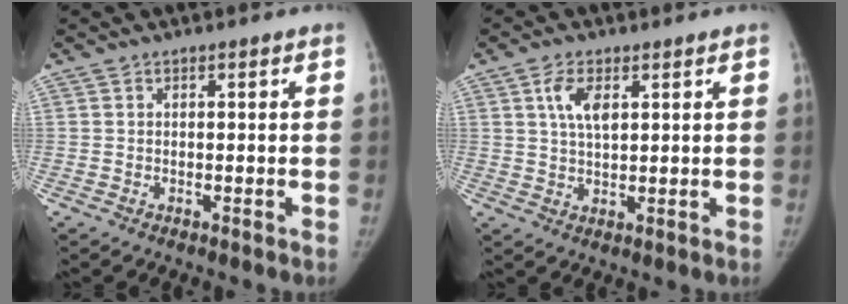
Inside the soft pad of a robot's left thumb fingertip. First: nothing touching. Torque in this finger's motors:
{"motor_torque": [2.56, 2.45, 0.87, -0.69, 0.25]}